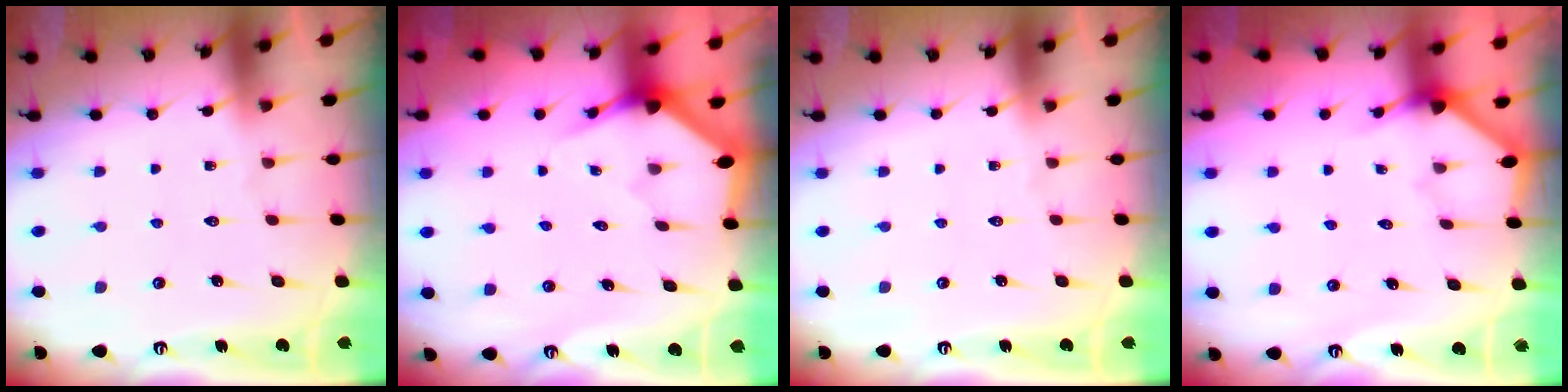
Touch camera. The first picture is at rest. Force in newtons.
{"total": 3.3, "press": 3.3, "slide": 0.1}
{"total": 0.0}
{"total": 2.9, "press": 2.8, "slide": 0.4}